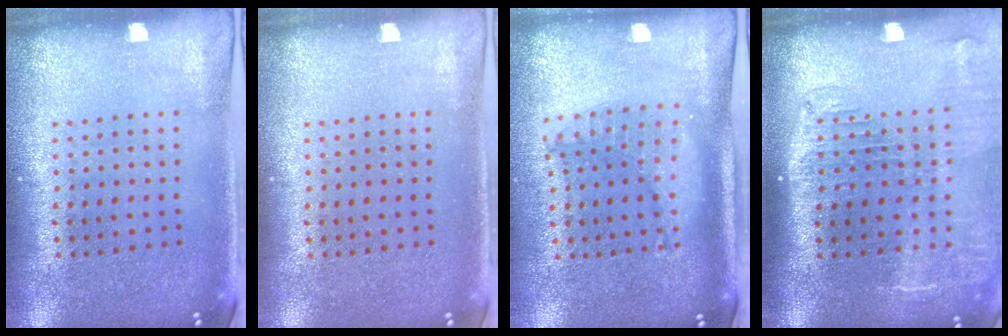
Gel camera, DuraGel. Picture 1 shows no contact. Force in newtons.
{"total": 0.0}
{"total": 1.2, "press": 1.2, "slide": 0.2}
{"total": 2.3, "press": 1.9, "slide": 1.4}